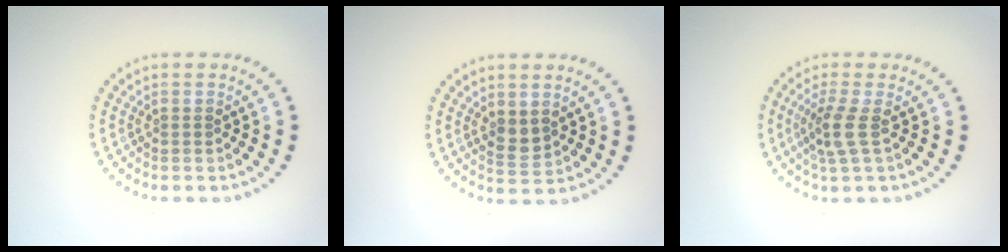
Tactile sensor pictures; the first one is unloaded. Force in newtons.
{"total": 1.5, "press": 1.5, "slide": 0.5}
{"total": 2.6, "press": 2.0, "slide": 1.6}